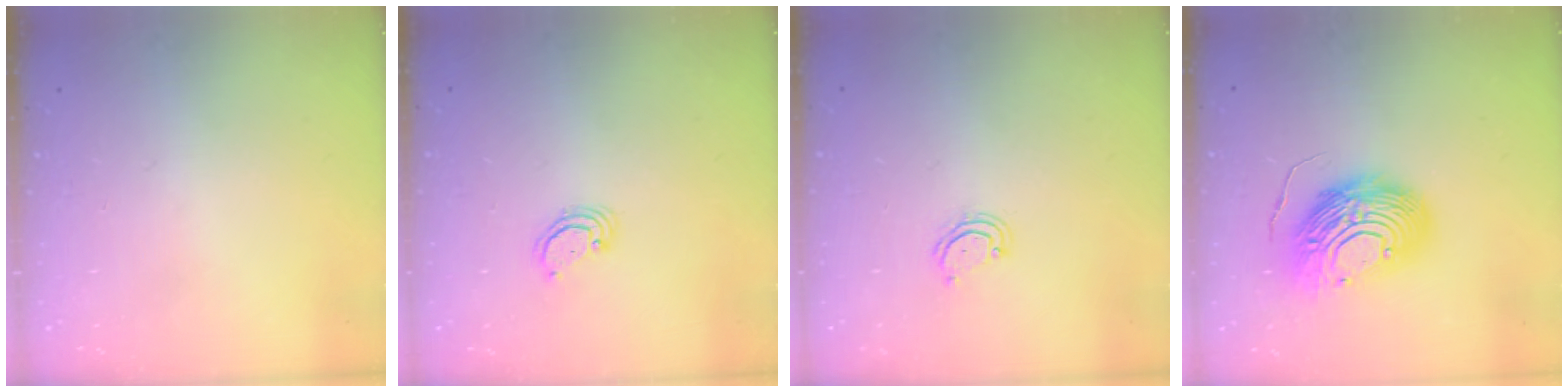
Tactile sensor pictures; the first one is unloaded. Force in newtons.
{"total": 2.6, "press": 2.6, "slide": 0.2}
{"total": 3.9, "press": 3.9, "slide": 0.4}
{"total": 14.5, "press": 14.4, "slide": 1.5}